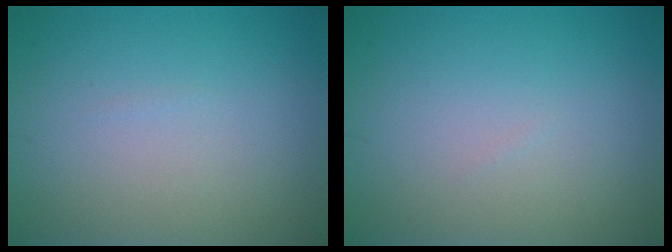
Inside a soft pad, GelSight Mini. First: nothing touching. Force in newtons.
{"total": 0.0}